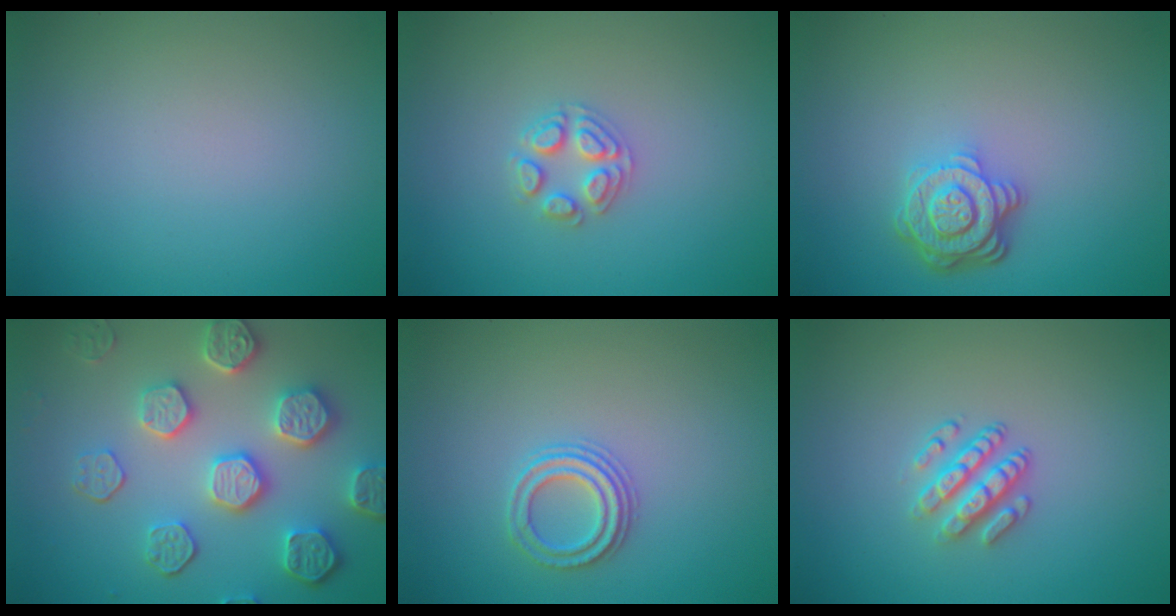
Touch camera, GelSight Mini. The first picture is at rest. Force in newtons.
{"total": 2.5, "press": 2.5, "slide": 0.3}
{"total": 4.0, "press": 3.2, "slide": 2.4}
{"total": 6.4, "press": 5.4, "slide": 3.4}
{"total": 2.3, "press": 2.2, "slide": 0.8}
{"total": 2.8, "press": 2.4, "slide": 1.5}